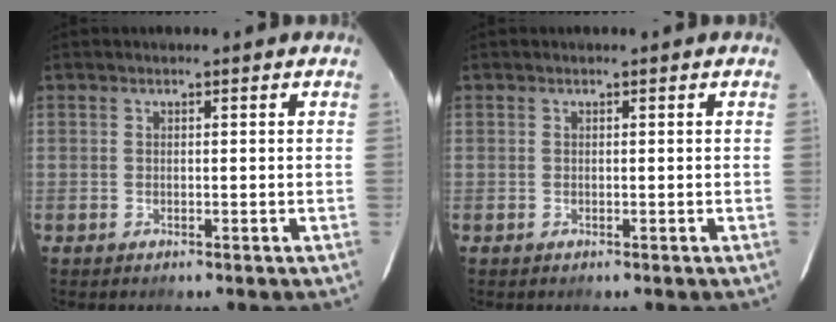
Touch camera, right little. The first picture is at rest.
{"total": 0.0}